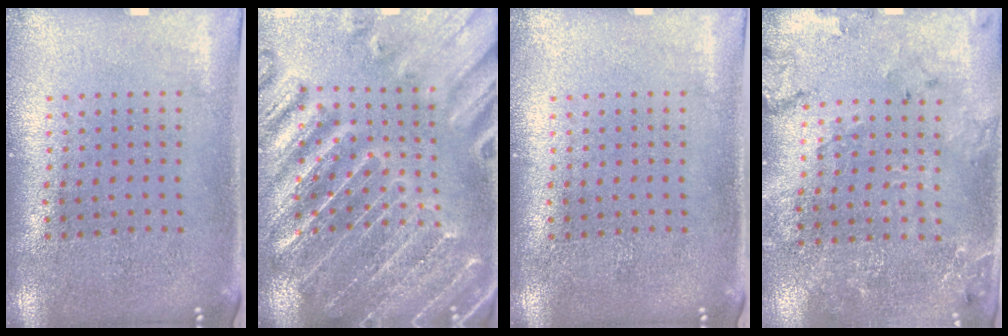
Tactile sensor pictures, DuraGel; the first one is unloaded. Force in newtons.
{"total": 3.7, "press": 3.6, "slide": 0.9}
{"total": 0.0}
{"total": 1.8, "press": 1.7, "slide": 0.5}